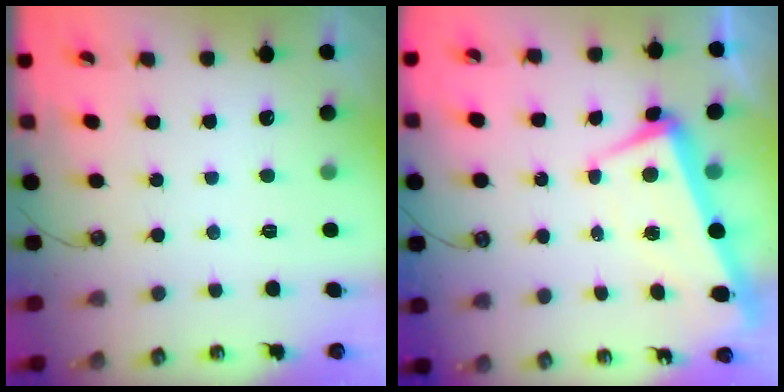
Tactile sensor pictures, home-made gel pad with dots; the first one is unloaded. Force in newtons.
{"total": 0.9, "press": 0.4, "slide": 0.8}